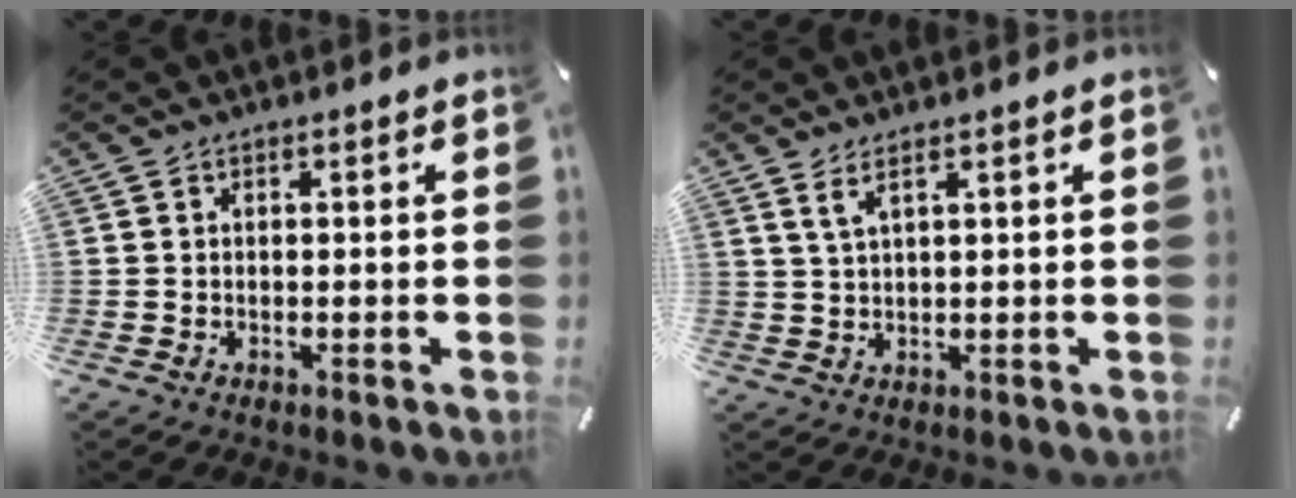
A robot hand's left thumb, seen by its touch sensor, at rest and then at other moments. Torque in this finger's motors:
{"motor_torque": [-0.12, -0.13, -0.04, 0.05, 0.00]}